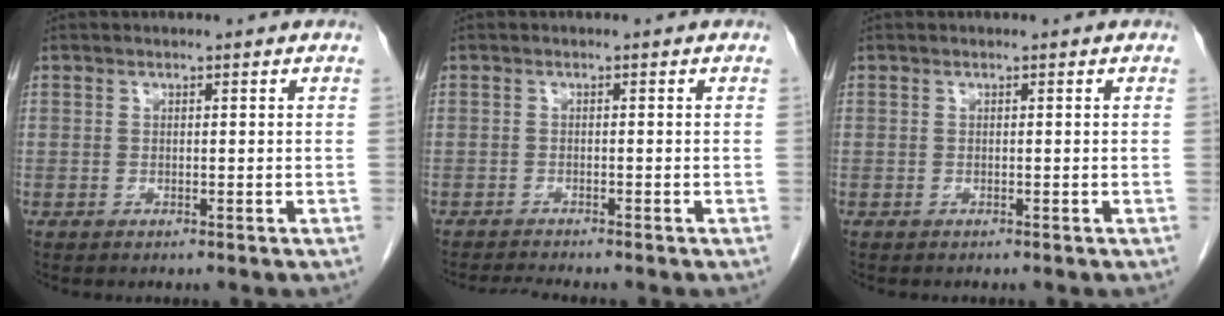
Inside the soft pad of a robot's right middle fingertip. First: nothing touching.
{"total": 2.8, "force": [-2.6, -0.7, 0.7], "torque": [-0.016, -0.015, -0.043]}
{"total": 0.0}